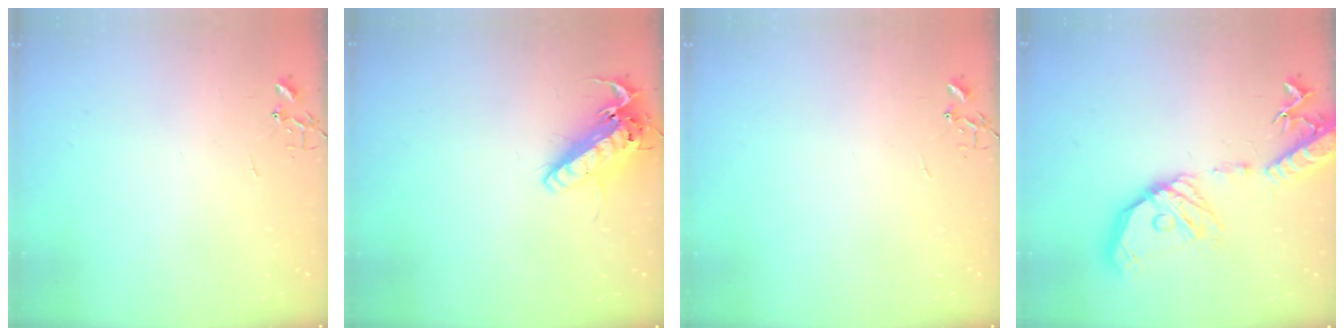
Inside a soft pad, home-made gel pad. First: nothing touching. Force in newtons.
{"total": 15.8, "press": 15.6, "slide": 2.7}
{"total": 0.0}
{"total": 22.7, "press": 22.4, "slide": 3.8}